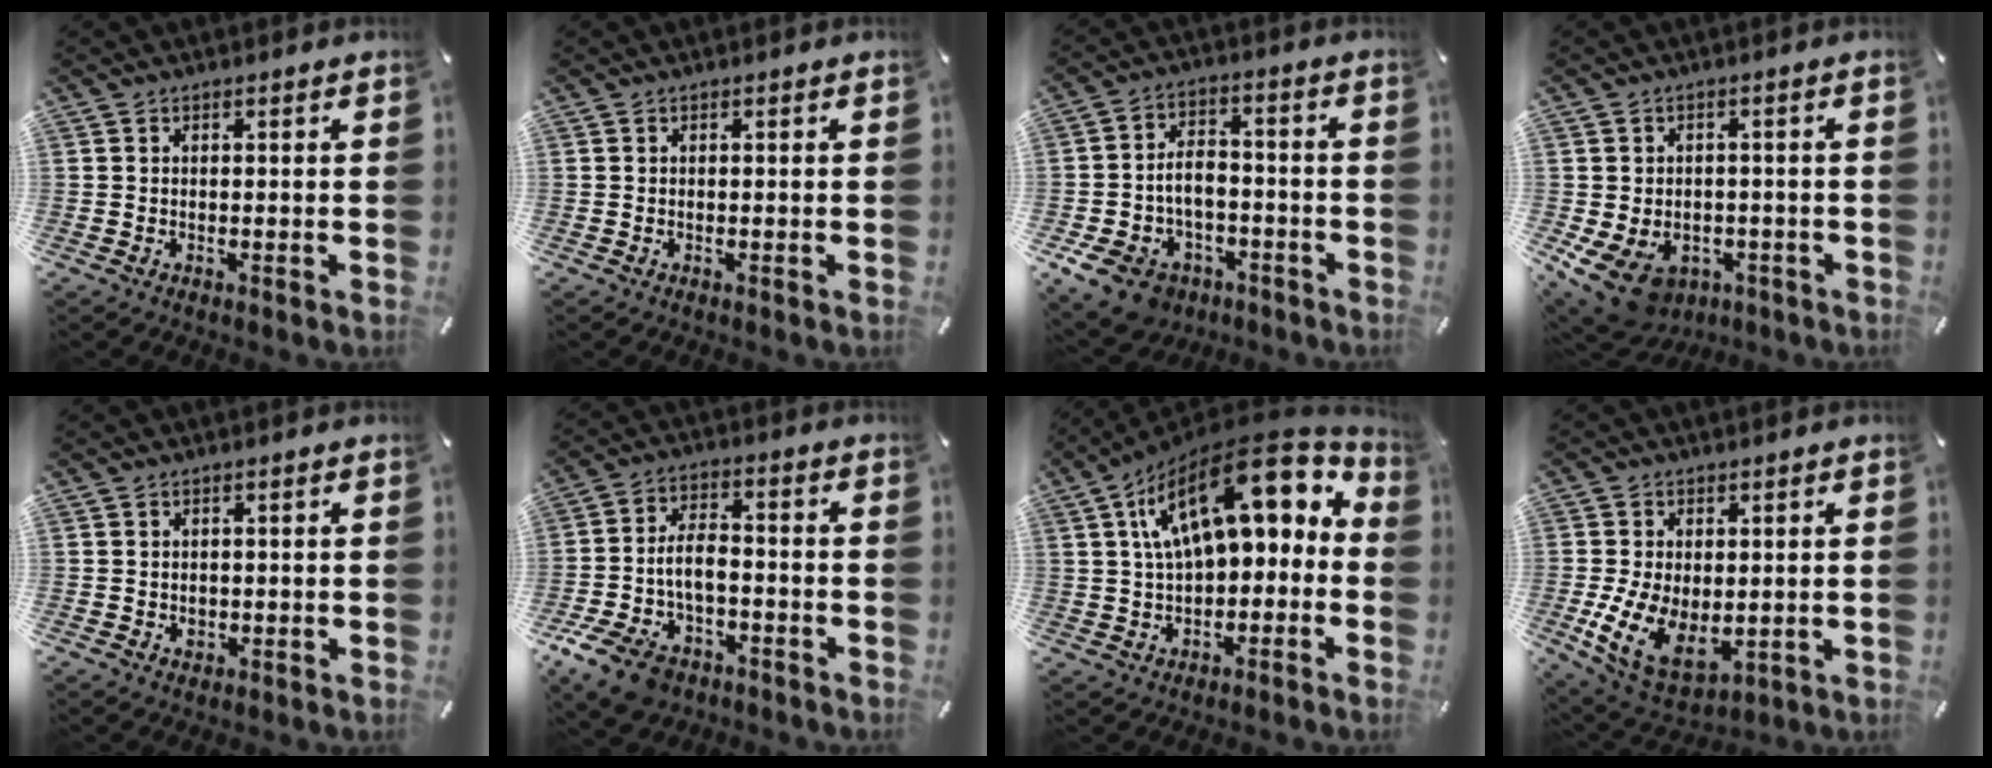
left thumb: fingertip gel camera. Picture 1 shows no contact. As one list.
[{"total": 0.0}, {"total": 10.7, "force": [-4.1, 8.5, 5.2], "torque": [-0.106, 0.030, -0.070]}, {"total": 9.0, "force": [-4.6, 6.4, 4.4], "torque": [-0.101, 0.017, -0.083]}, {"total": 1.4, "force": [-0.2, 1.3, 0.5], "torque": [-0.004, 0.000, -0.006]}, {"total": 11.4, "force": [-4.3, 7.6, 7.3], "torque": [-0.151, 0.024, -0.075]}, {"total": 20.4, "force": [8.3, 9.6, 15.9], "torque": [-0.270, -0.042, 0.140]}, {"total": 12.2, "force": [-0.8, 8.4, 8.9], "torque": [-0.176, -0.016, -0.011]}]